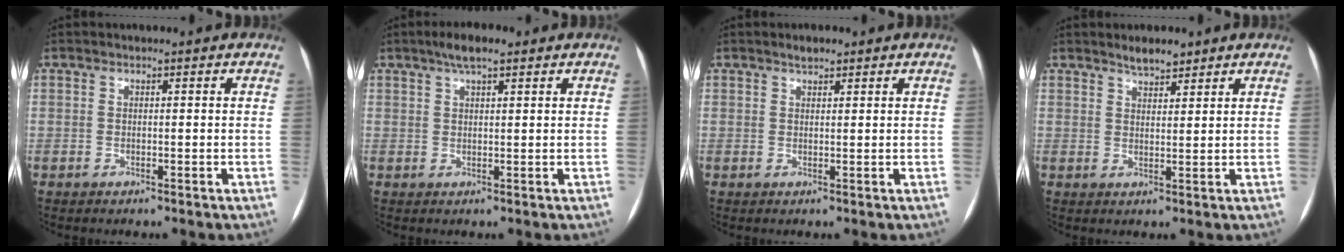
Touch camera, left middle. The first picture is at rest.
{"total": 4.2, "force": [2.8, 0.9, 3.0], "torque": [-0.056, 0.014, 0.046]}
{"total": 1.6, "force": [1.3, 0.6, 0.8], "torque": [-0.017, 0.005, 0.022]}
{"total": 3.1, "force": [2.6, 0.9, 1.3], "torque": [-0.025, 0.001, 0.043]}